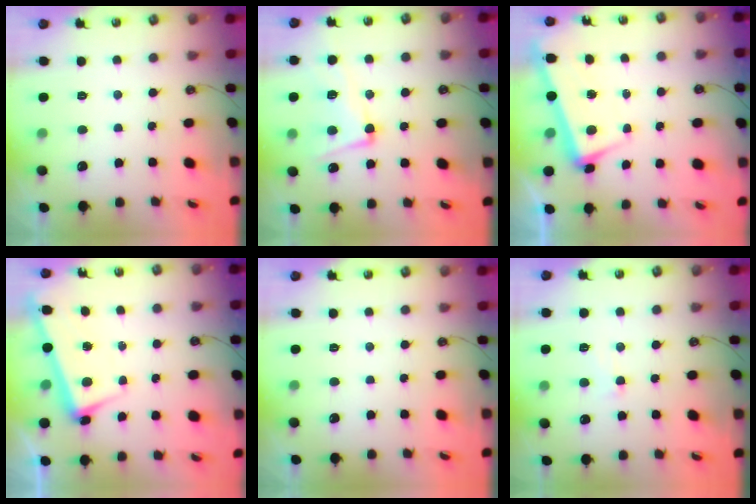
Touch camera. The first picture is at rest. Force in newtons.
{"total": 6.3, "press": 6.0, "slide": 1.7}
{"total": 3.2, "press": 3.0, "slide": 1.0}
{"total": 2.6, "press": 2.5, "slide": 0.7}
{"total": 0.0}
{"total": 0.6, "press": 0.0, "slide": 0.6}